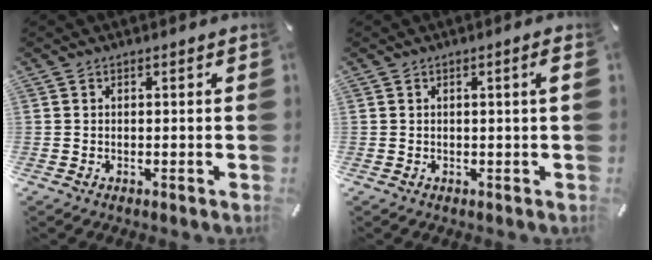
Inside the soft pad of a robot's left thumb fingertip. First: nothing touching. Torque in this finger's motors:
{"motor_torque": [-0.14, -0.06, 0.19, 0.06, 0.07]}